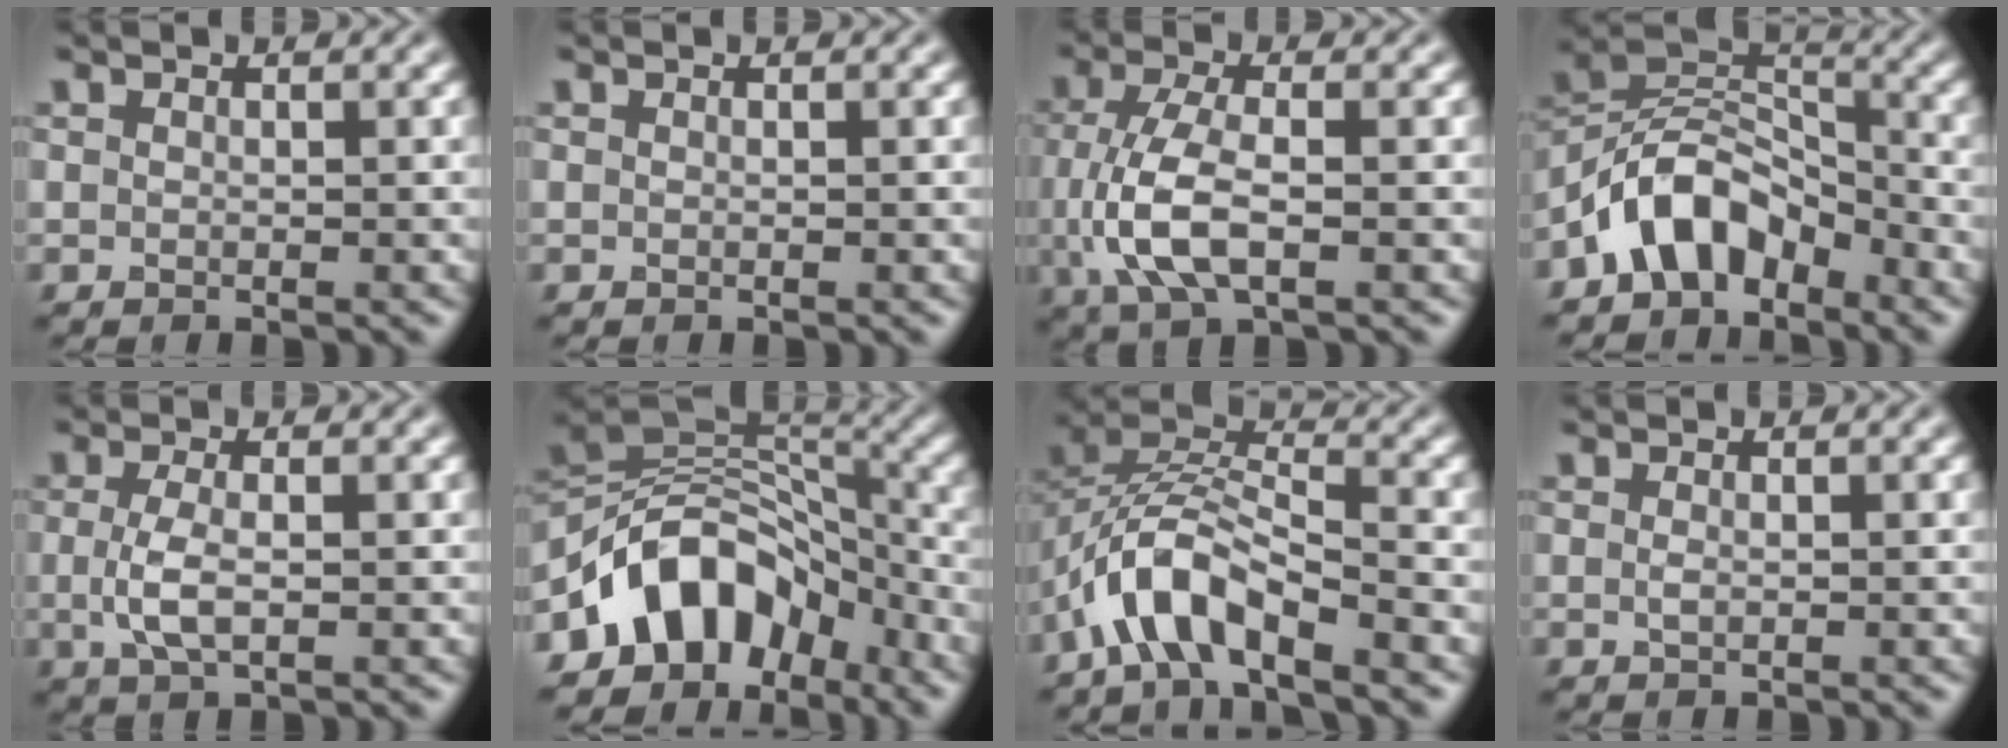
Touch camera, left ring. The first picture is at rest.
{"total": 0.0}
{"total": 6.0, "force": [-1.1, 2.6, 5.4], "torque": [-0.125, -0.005, -0.021]}
{"total": 6.5, "force": [-4.2, 3.7, 3.4], "torque": [-0.048, 0.011, -0.088]}
{"total": 2.9, "force": [-0.2, 1.1, 2.7], "torque": [-0.064, -0.004, -0.005]}
{"total": 9.6, "force": [-5.4, 6.1, 5.1], "torque": [-0.061, 0.019, -0.113]}
{"total": 6.5, "force": [-4.0, 2.4, 4.5], "torque": [-0.078, 0.010, -0.080]}
{"total": 0.6, "force": [0.0, 0.3, 0.6], "torque": [-0.014, -0.002, 0.000]}